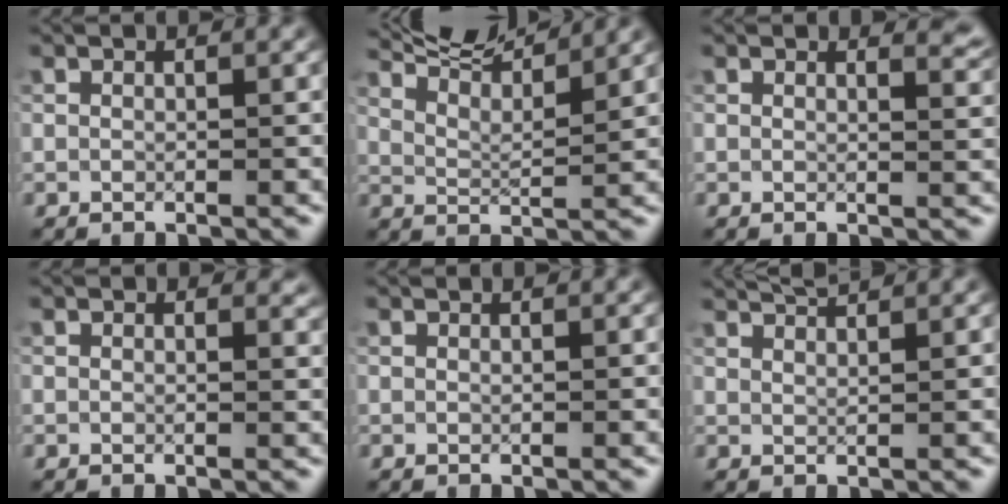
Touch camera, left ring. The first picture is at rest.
{"total": 7.8, "force": [7.0, 1.2, 3.2], "torque": [-0.053, 0.009, 0.090]}
{"total": 1.9, "force": [1.6, 0.6, 1.0], "torque": [-0.007, -0.007, 0.024]}
{"total": 1.2, "force": [0.8, 0.6, 0.7], "torque": [-0.003, -0.004, 0.012]}
{"total": 0.0}
{"total": 2.9, "force": [2.6, 0.3, 1.1], "torque": [-0.008, 0.006, 0.031]}